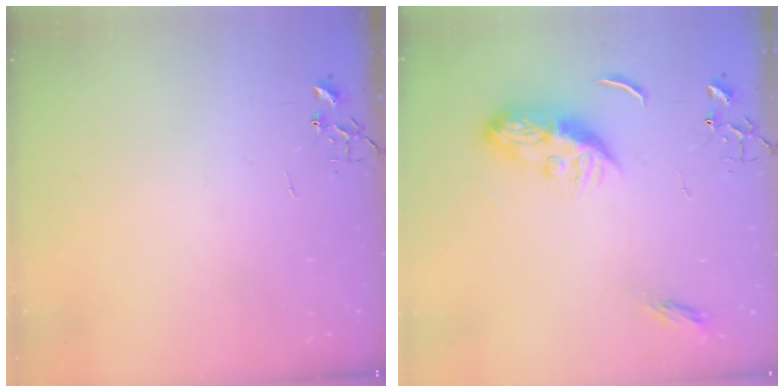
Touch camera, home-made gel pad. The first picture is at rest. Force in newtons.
{"total": 10.9, "press": 10.9, "slide": 0.2}